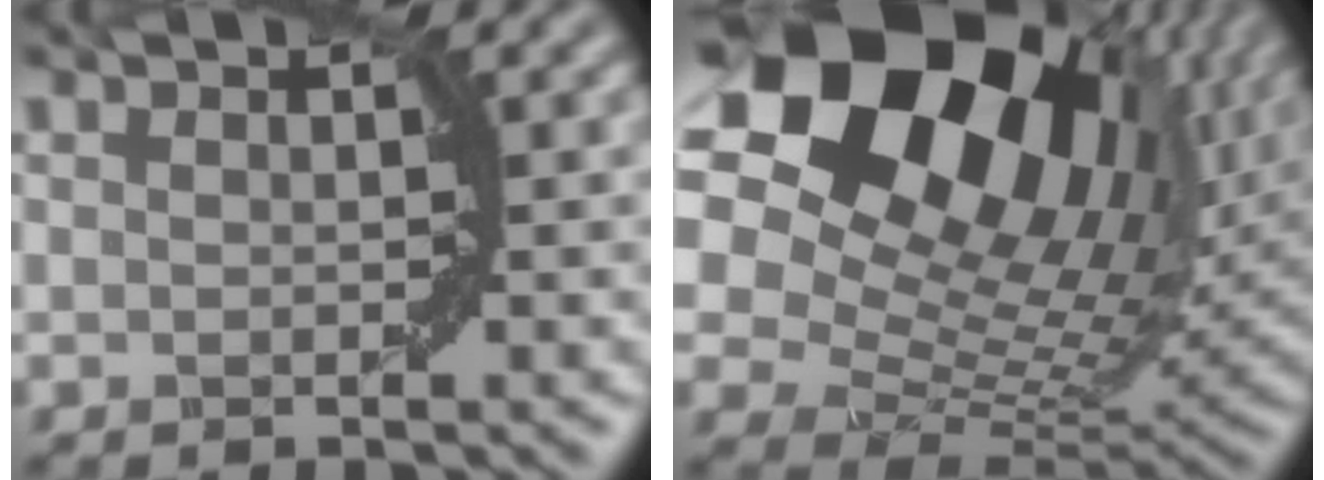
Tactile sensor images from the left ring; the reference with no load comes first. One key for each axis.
{"total": 19.7, "fx": 9.3, "fy": 12.6, "fz": 12.0, "tx": -0.227, "ty": 0.036, "tz": 0.153}